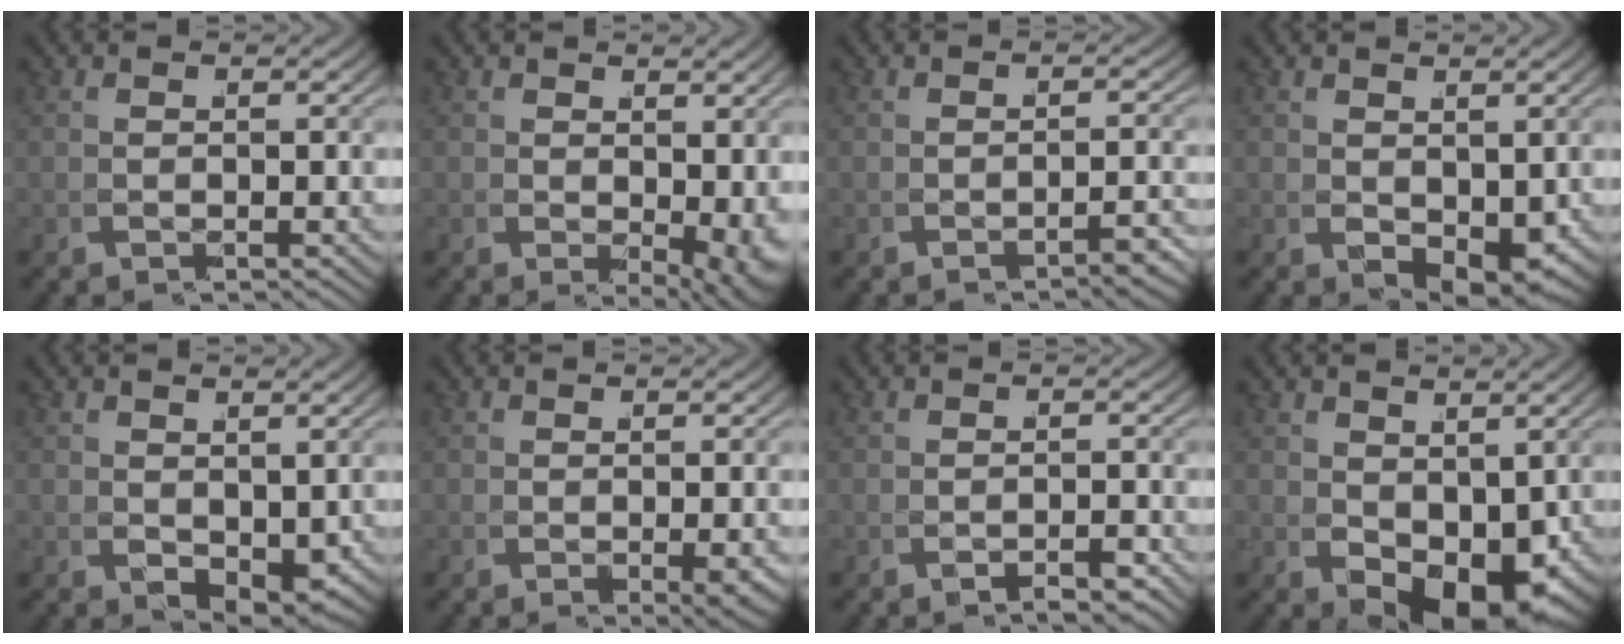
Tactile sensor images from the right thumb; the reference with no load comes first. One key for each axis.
{"total": 2.5, "fx": 0.0, "fy": 1.0, "fz": 2.4, "tx": -0.041, "ty": -0.016, "tz": 0.014}
{"total": 2.2, "fx": -1.9, "fy": -1.1, "fz": 0.0, "tx": -0.015, "ty": 0.000, "tz": -0.032}
{"total": 2.0, "fx": 0.2, "fy": 1.0, "fz": 1.8, "tx": -0.036, "ty": -0.013, "tz": 0.013}
{"total": 1.9, "fx": 0.3, "fy": 1.1, "fz": 1.6, "tx": -0.032, "ty": -0.012, "tz": 0.014}
{"total": 1.4, "fx": -0.6, "fy": -0.2, "fz": 1.2, "tx": -0.014, "ty": -0.003, "tz": -0.007}
{"total": 1.6, "fx": -1.5, "fy": -0.5, "fz": -0.1, "tx": -0.010, "ty": -0.004, "tz": -0.024}
{"total": 6.4, "fx": -1.0, "fy": 3.8, "fz": 5.1, "tx": -0.095, "ty": -0.025, "tz": -0.002}